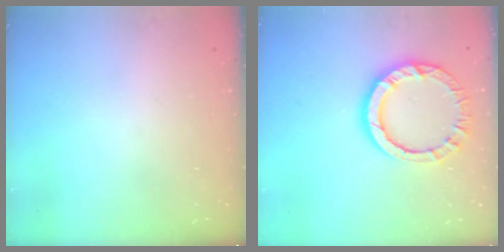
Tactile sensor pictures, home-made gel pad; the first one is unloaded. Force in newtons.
{"total": 11.5, "press": 11.5, "slide": 0.8}